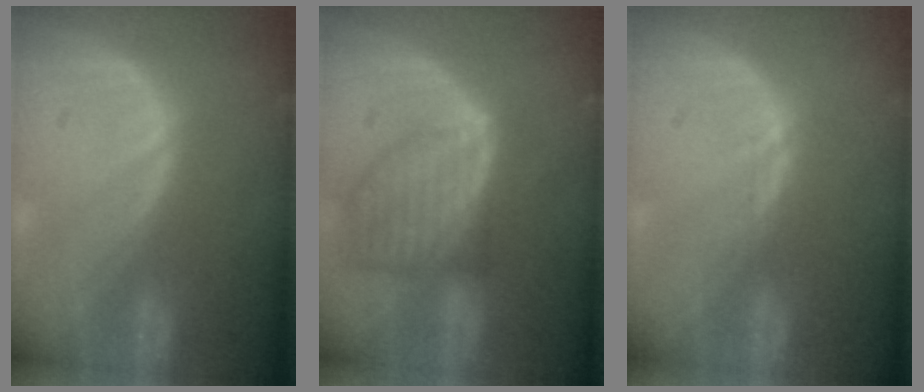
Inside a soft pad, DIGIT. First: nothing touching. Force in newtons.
{"total": 8.2, "press": 7.4, "slide": 3.4}
{"total": 0.6, "press": 0.4, "slide": 0.4}